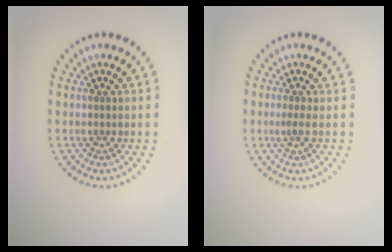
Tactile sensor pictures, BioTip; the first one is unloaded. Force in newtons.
{"total": 0.8, "press": 0.4, "slide": 0.7}